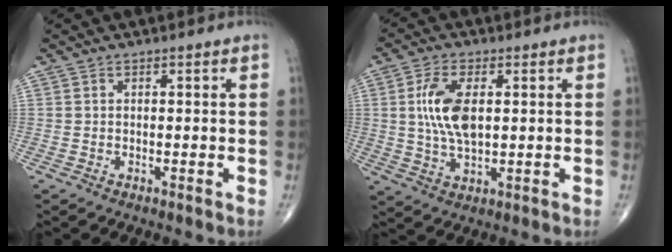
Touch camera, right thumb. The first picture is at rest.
{"total": 9.5, "force": [1.6, 4.6, 8.1], "torque": [-0.167, -0.005, 0.032]}